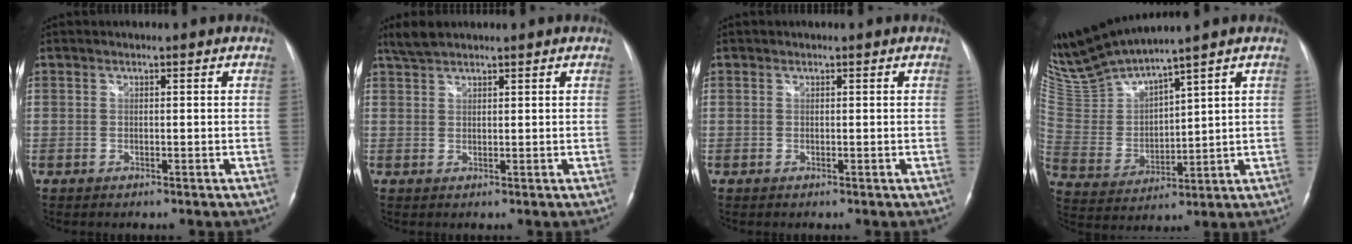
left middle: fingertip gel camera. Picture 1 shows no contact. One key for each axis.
{"total": 2.8, "fx": 2.5, "fy": 0.7, "fz": 1.0, "tx": -0.026, "ty": 0.012, "tz": 0.052}
{"total": 0.0}
{"total": 12.4, "fx": 11.4, "fy": -0.4, "fz": 4.9, "tx": -0.114, "ty": -0.006, "tz": 0.240}